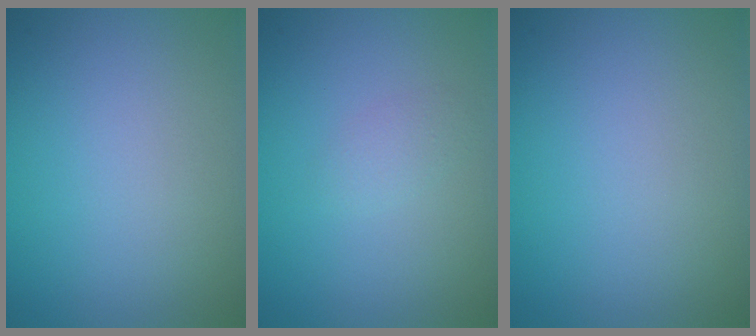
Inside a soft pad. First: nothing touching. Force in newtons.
{"total": 1.1, "press": 1.1, "slide": 0.1}
{"total": 0.0}